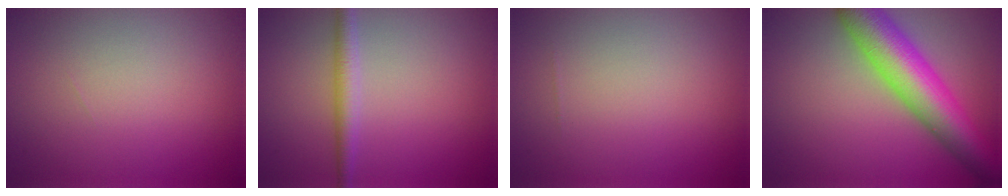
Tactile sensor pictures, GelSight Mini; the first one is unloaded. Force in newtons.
{"total": 2.3, "press": 2.3, "slide": 0.0}
{"total": 0.0}
{"total": 9.3, "press": 9.3, "slide": 0.4}